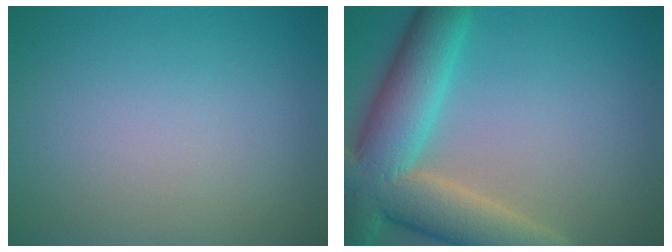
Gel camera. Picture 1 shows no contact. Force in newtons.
{"total": 10.5, "press": 10.4, "slide": 1.0}